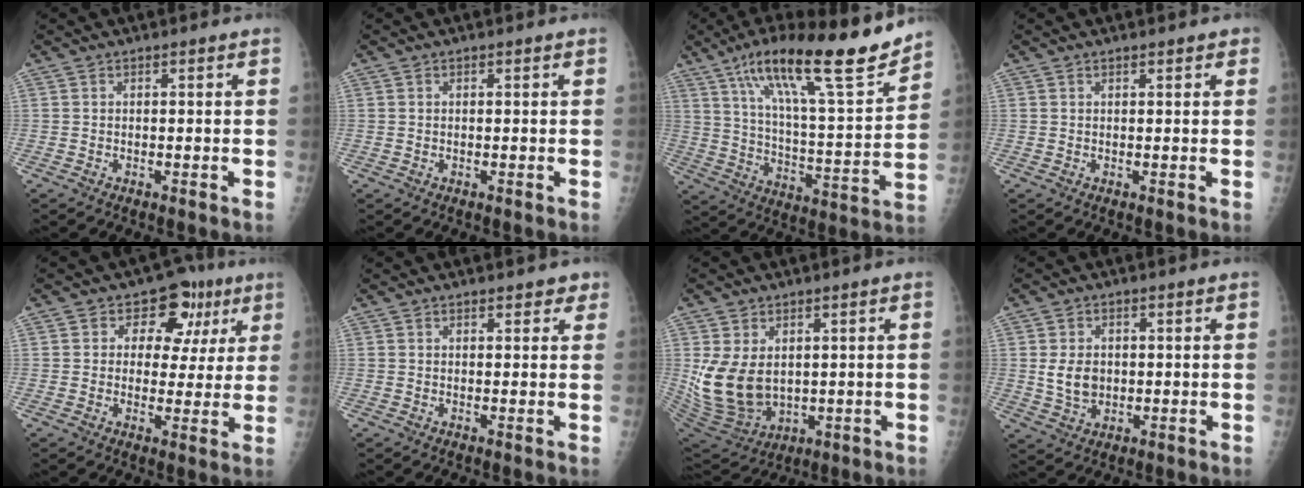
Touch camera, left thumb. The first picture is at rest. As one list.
[{"total": 0.0}, {"total": 23.2, "force": [16.2, 4.0, 16.2], "torque": [-0.241, -0.064, 0.268]}, {"total": 1.2, "force": [0.8, 0.5, 0.7], "torque": [-0.004, -0.001, 0.008]}, {"total": 10.5, "force": [3.9, 7.7, 5.9], "torque": [-0.021, 0.002, 0.046]}, {"total": 2.9, "force": [2.1, 1.5, 1.3], "torque": [0.012, -0.006, 0.022]}, {"total": 13.0, "force": [1.7, 9.2, 9.1], "torque": [-0.163, -0.017, 0.061]}, {"total": 5.7, "force": [0.5, 4.3, 3.8], "torque": [-0.054, -0.006, 0.018]}]